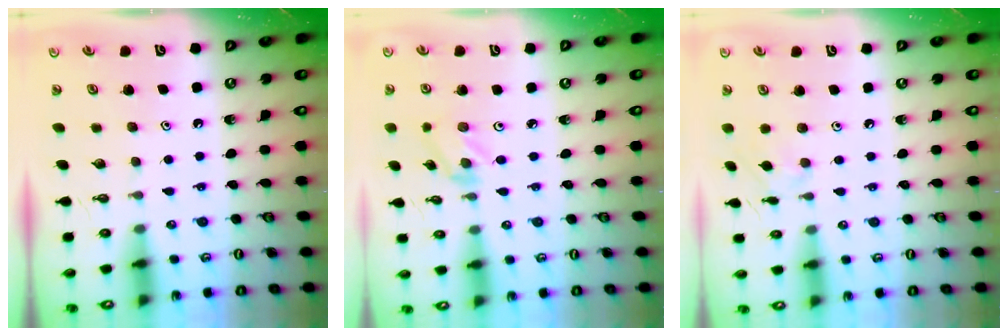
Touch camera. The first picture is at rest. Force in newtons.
{"total": 2.1, "press": 2.0, "slide": 0.4}
{"total": 1.5, "press": 1.4, "slide": 0.5}